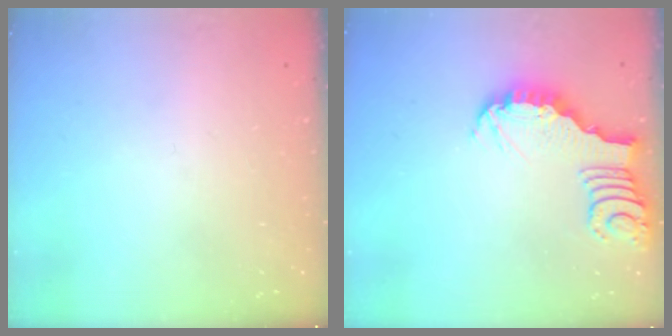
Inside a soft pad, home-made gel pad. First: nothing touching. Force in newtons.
{"total": 4.0, "press": 4.0, "slide": 0.4}